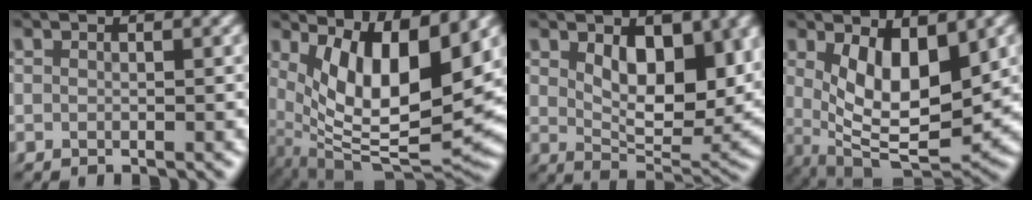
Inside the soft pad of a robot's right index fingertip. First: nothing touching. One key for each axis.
{"total": 13.1, "fx": 1.3, "fy": 7.7, "fz": 10.5, "tx": -0.194, "ty": -0.035, "tz": 0.036}
{"total": 7.4, "fx": 2.8, "fy": 3.3, "fz": 6.1, "tx": -0.092, "ty": -0.018, "tz": 0.047}
{"total": 11.3, "fx": 0.6, "fy": 6.4, "fz": 9.2, "tx": -0.165, "ty": -0.036, "tz": 0.027}